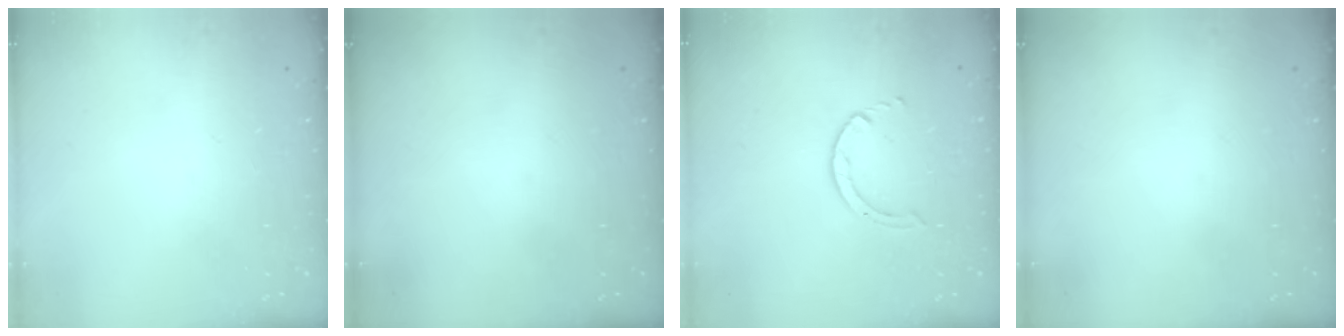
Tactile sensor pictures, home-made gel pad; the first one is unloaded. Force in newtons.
{"total": 0.0}
{"total": 2.5, "press": 2.4, "slide": 0.3}
{"total": 0.0}